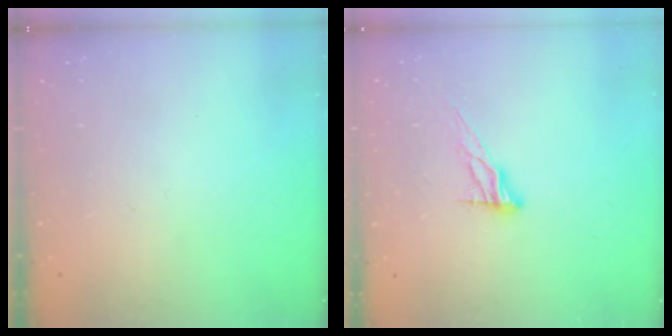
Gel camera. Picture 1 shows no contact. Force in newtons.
{"total": 8.2, "press": 8.2, "slide": 0.2}